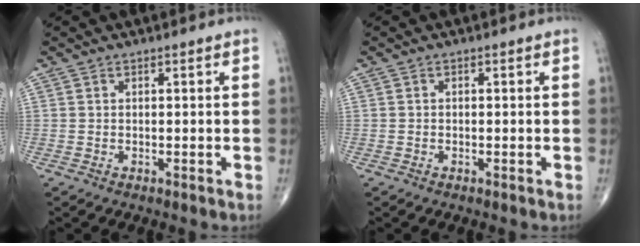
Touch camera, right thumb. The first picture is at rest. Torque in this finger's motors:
{"motor_torque": [-0.23, 0.05, -0.25, -0.02, 0.02]}